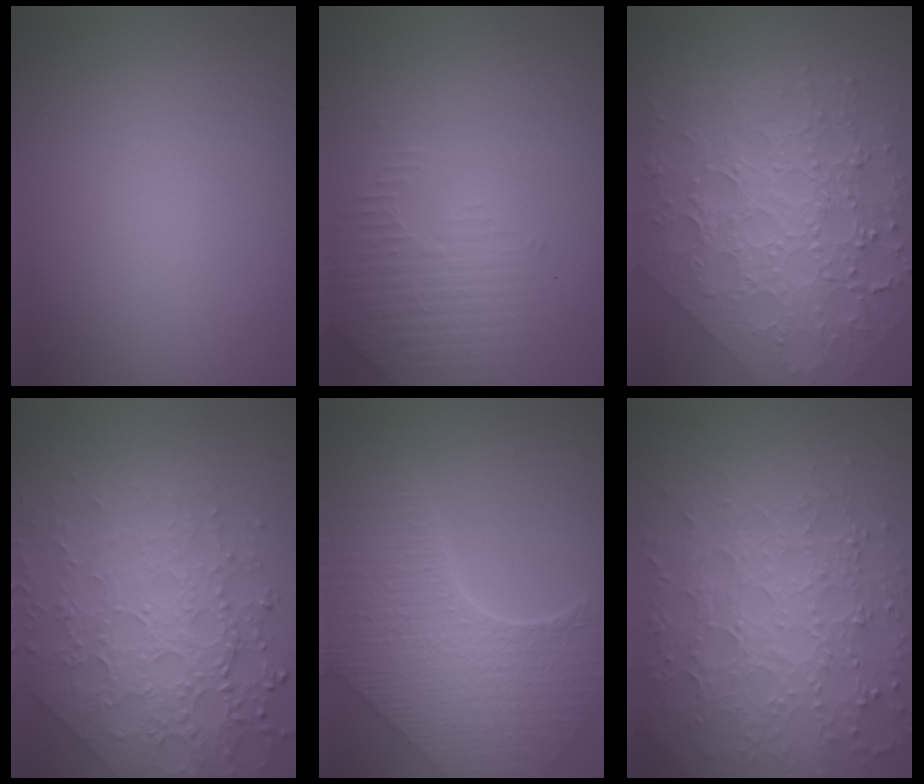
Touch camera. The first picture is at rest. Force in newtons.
{"total": 3.1, "press": 3.1, "slide": 0.7}
{"total": 8.4, "press": 6.1, "slide": 5.8}
{"total": 7.6, "press": 5.5, "slide": 5.3}
{"total": 8.5, "press": 6.3, "slide": 5.7}
{"total": 7.3, "press": 5.2, "slide": 5.0}